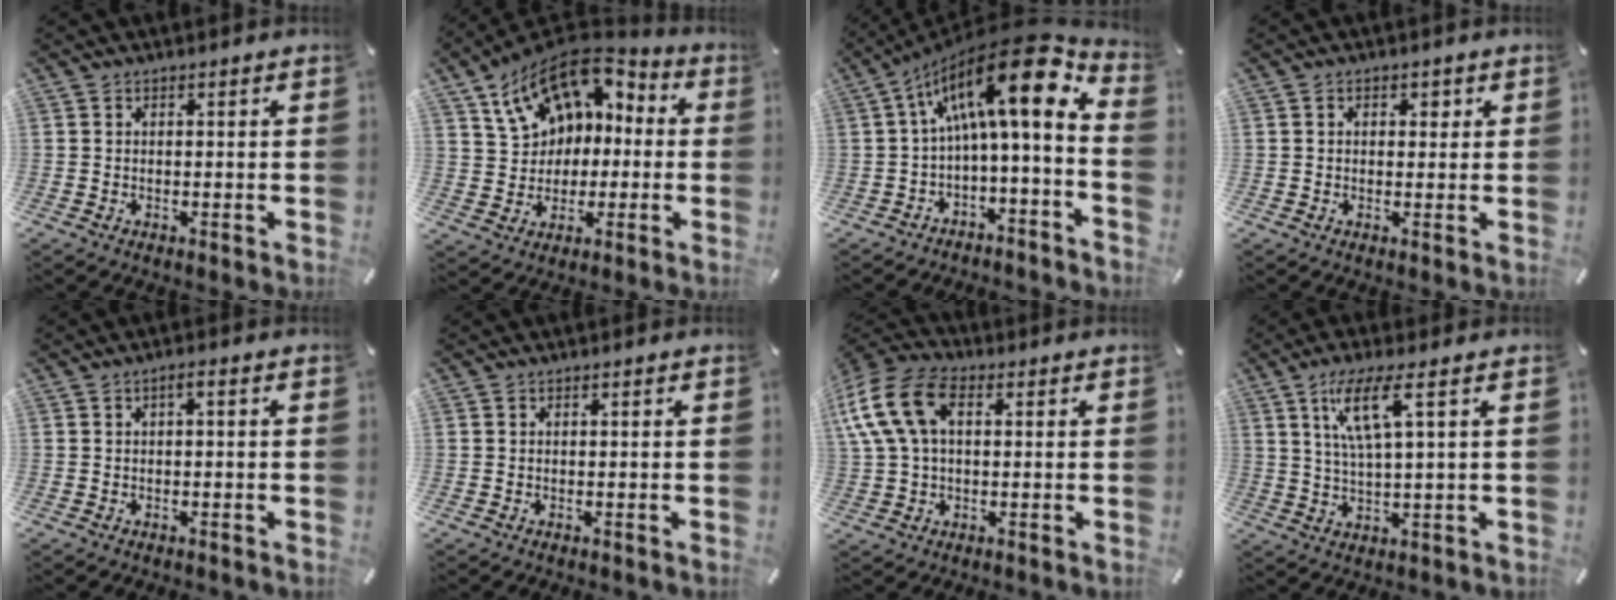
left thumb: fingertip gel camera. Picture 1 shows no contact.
{"total": 14.5, "force": [6.1, 11.6, 6.3], "torque": [-0.108, -0.036, 0.117]}
{"total": 18.5, "force": [5.3, 6.2, 16.6], "torque": [-0.271, -0.035, 0.079]}
{"total": 2.2, "force": [0.5, 1.6, 1.5], "torque": [-0.016, 0.002, 0.002]}
{"total": 1.5, "force": [-0.3, 0.3, 1.4], "torque": [-0.026, 0.003, -0.007]}
{"total": 0.0}
{"total": 14.8, "force": [3.1, 10.0, 10.4], "torque": [-0.241, 0.009, 0.058]}
{"total": 9.7, "force": [4.0, 1.7, 8.7], "torque": [-0.177, 0.004, 0.067]}